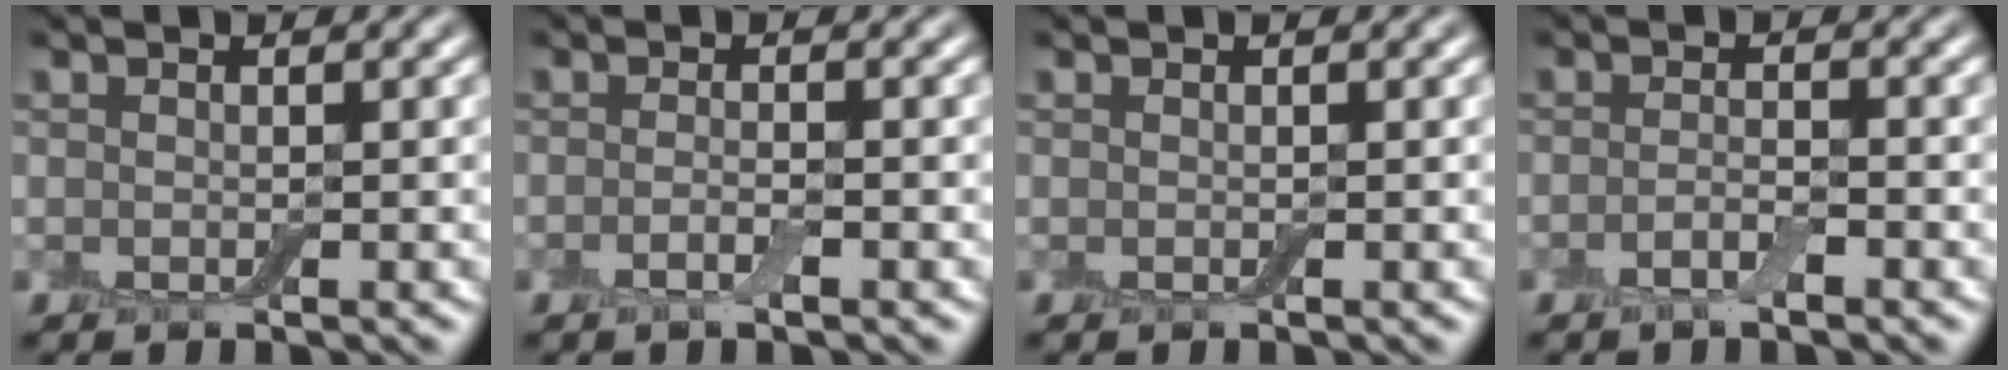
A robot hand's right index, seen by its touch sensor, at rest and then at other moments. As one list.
[{"total": 1.2, "force": [-0.6, 0.3, 1.0], "torque": [-0.021, -0.004, -0.014]}, {"total": 0.0}, {"total": 1.5, "force": [-0.9, 0.4, 1.2], "torque": [-0.025, 0.000, -0.020]}]